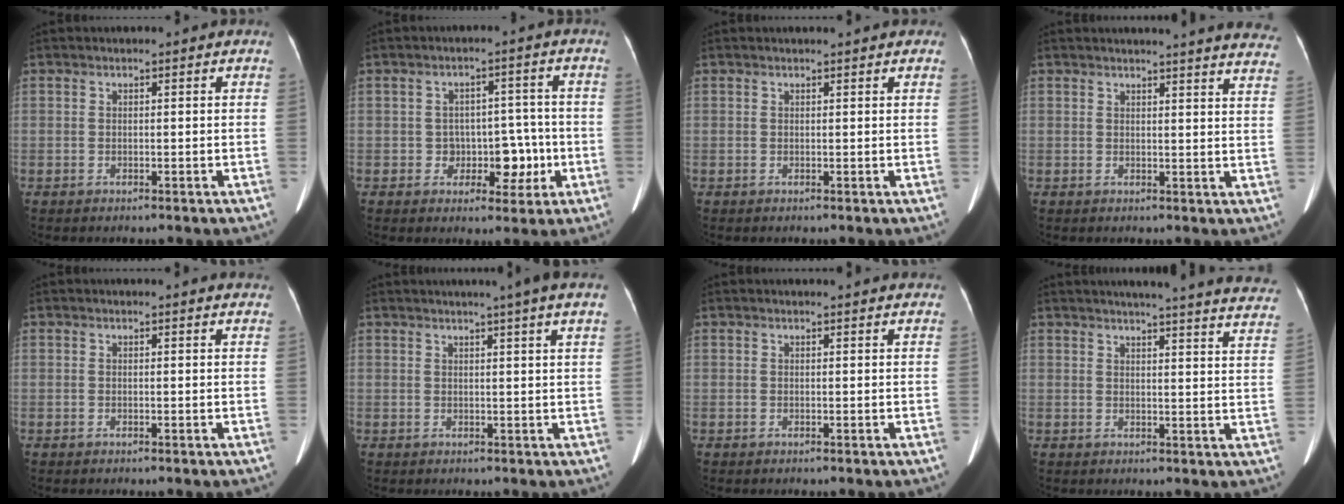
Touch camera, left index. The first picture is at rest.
{"total": 5.7, "force": [-1.6, 4.2, 3.5], "torque": [-0.035, 0.023, -0.015]}
{"total": 3.8, "force": [3.5, 0.6, 1.5], "torque": [-0.019, 0.015, 0.030]}
{"total": 18.2, "force": [17.3, 0.9, 5.6], "torque": [-0.057, -0.073, 0.177]}
{"total": 5.0, "force": [4.9, 0.3, 1.0], "torque": [-0.007, 0.000, 0.033]}
{"total": 6.2, "force": [5.0, -1.4, 3.4], "torque": [-0.040, 0.006, 0.050]}
{"total": 5.0, "force": [4.9, 0.3, 1.3], "torque": [-0.013, 0.012, 0.042]}
{"total": 25.7, "force": [24.0, 1.1, 9.3], "torque": [-0.120, -0.076, 0.262]}